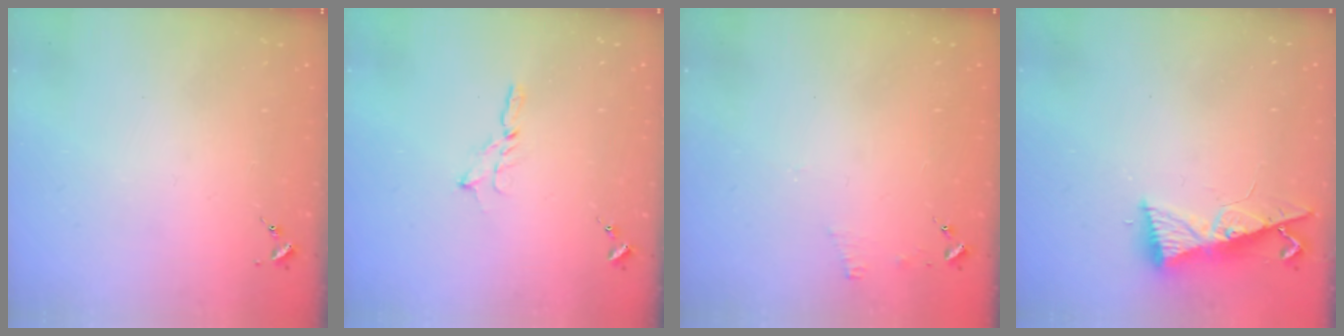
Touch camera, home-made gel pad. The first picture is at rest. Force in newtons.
{"total": 3.6, "press": 3.6, "slide": 0.1}
{"total": 4.7, "press": 4.6, "slide": 0.5}
{"total": 8.5, "press": 8.5, "slide": 1.0}